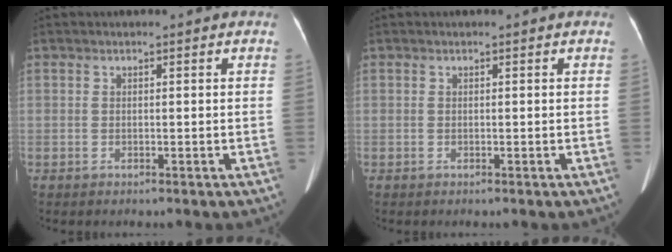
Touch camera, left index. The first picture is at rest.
{"total": 0.0}